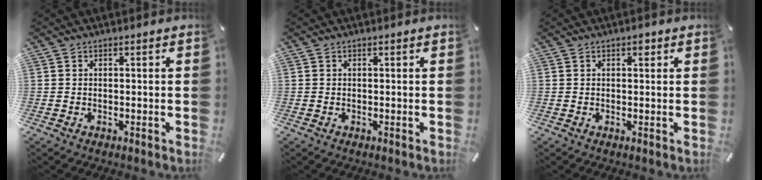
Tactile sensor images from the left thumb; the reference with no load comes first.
{"total": 0.0}
{"total": 1.5, "force": [0.6, 0.9, 1.0], "torque": [-0.014, 0.002, 0.008]}